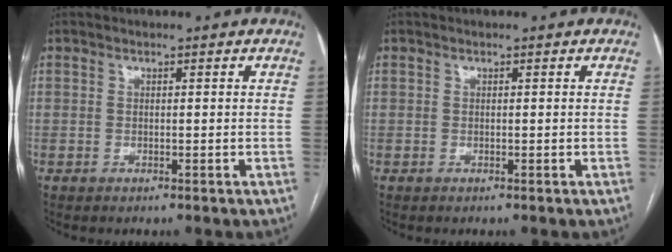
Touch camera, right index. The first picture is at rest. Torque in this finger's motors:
{"motor_torque": [0.00, 0.00, 0.00, 0.01]}